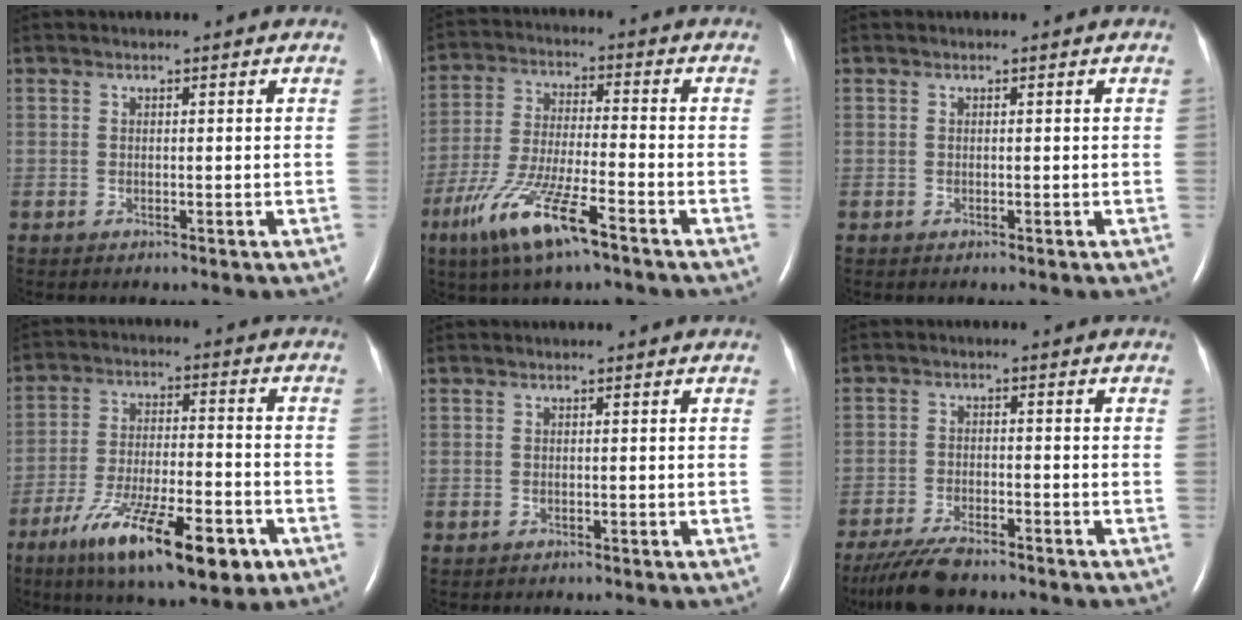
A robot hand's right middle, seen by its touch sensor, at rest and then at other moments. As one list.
[{"total": 11.8, "force": [-6.9, 1.3, 9.5], "torque": [-0.197, -0.022, -0.127]}, {"total": 0.0}, {"total": 17.2, "force": [-9.6, 4.1, 13.7], "torque": [-0.216, -0.020, -0.151]}, {"total": 0.0}, {"total": 6.9, "force": [-5.9, 1.2, 3.4], "torque": [-0.068, -0.020, -0.104]}]